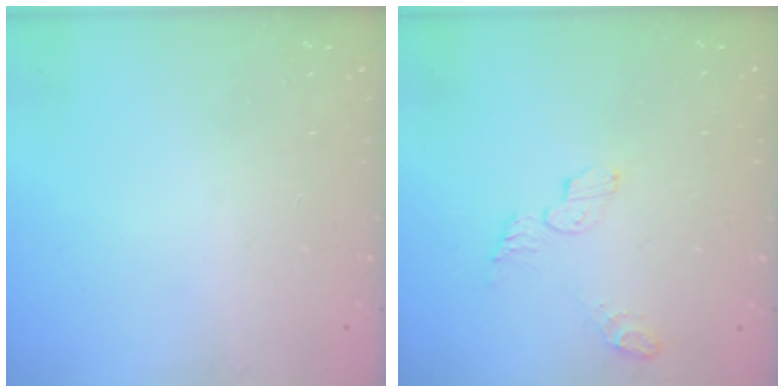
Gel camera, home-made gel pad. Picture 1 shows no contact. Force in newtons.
{"total": 4.9, "press": 4.9, "slide": 0.1}